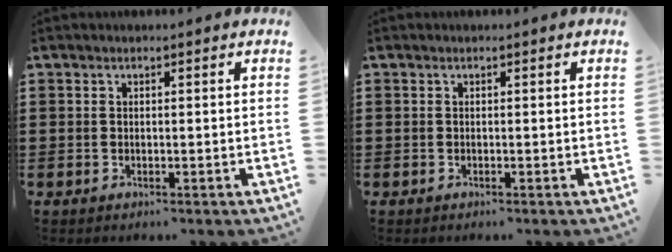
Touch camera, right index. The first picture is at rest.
{"total": 0.0}